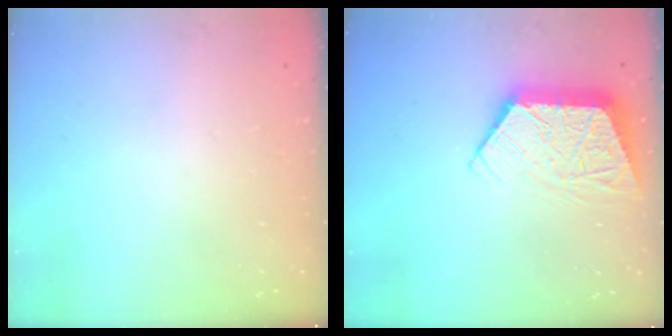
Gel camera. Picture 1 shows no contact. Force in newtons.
{"total": 12.8, "press": 12.8, "slide": 1.1}